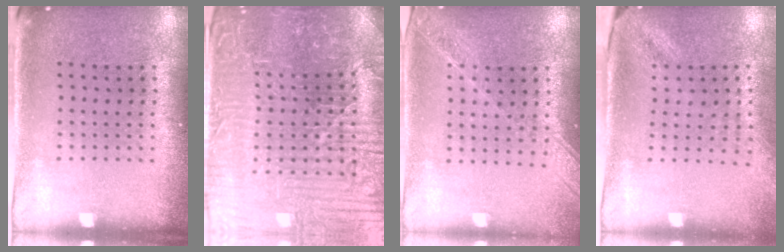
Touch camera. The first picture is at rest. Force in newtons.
{"total": 5.5, "press": 5.2, "slide": 1.5}
{"total": 1.7, "press": 1.5, "slide": 0.8}
{"total": 1.9, "press": 1.5, "slide": 1.2}